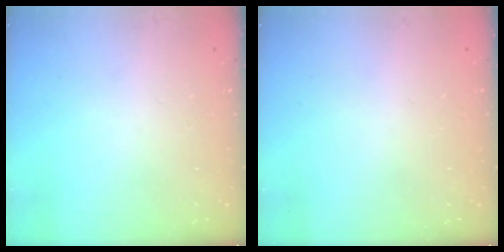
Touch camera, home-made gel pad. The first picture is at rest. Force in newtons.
{"total": 1.6, "press": 1.6, "slide": 0.1}